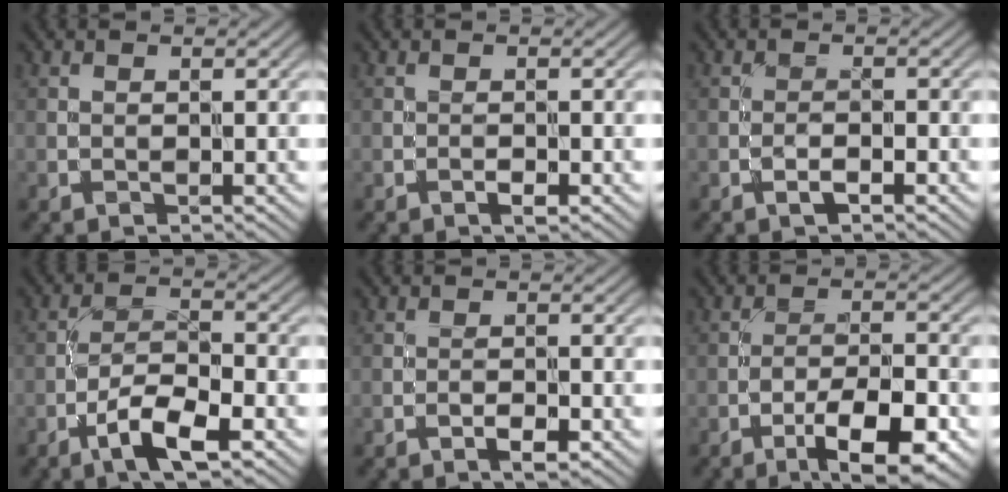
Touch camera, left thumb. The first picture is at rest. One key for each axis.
{"total": 1.0, "fx": -0.6, "fy": 0.3, "fz": 0.8, "tx": -0.012, "ty": 0.003, "tz": -0.011}
{"total": 1.3, "fx": -0.9, "fy": 0.2, "fz": 1.0, "tx": -0.016, "ty": 0.006, "tz": -0.017}
{"total": 6.5, "fx": -3.8, "fy": 1.8, "fz": 5.0, "tx": -0.095, "ty": 0.009, "tz": -0.073}
{"total": 1.8, "fx": -1.1, "fy": 0.5, "fz": 1.3, "tx": -0.021, "ty": 0.005, "tz": -0.020}
{"total": 8.7, "fx": -5.0, "fy": 2.4, "fz": 6.8, "tx": -0.108, "ty": 0.005, "tz": -0.074}